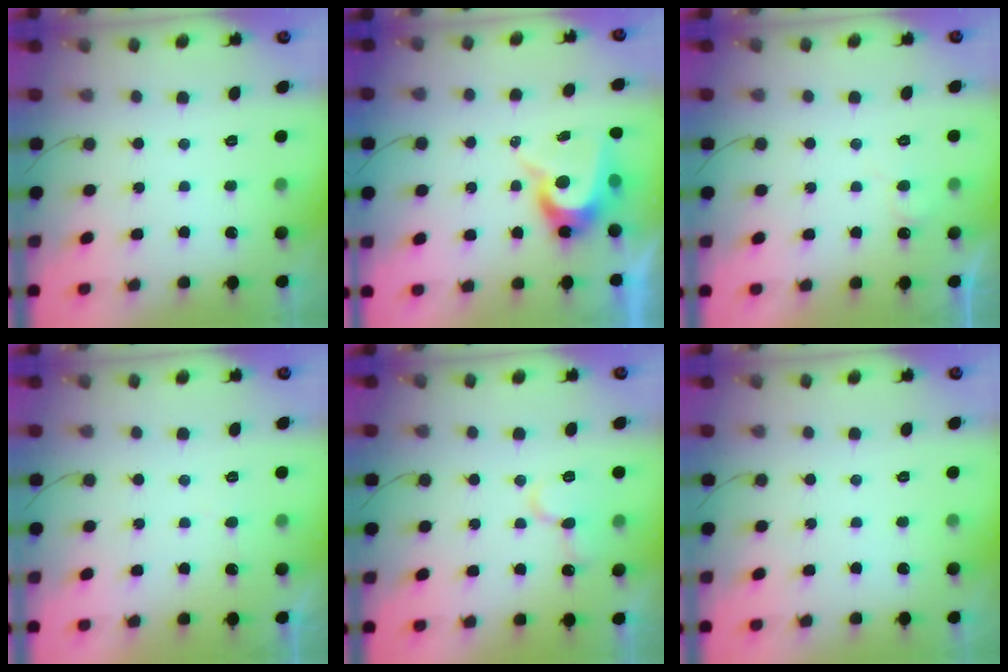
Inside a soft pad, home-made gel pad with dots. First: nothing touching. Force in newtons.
{"total": 9.7, "press": 9.7, "slide": 0.6}
{"total": 5.5, "press": 5.5, "slide": 0.6}
{"total": 4.1, "press": 4.1, "slide": 0.3}
{"total": 10.4, "press": 10.3, "slide": 1.3}
{"total": 0.0}